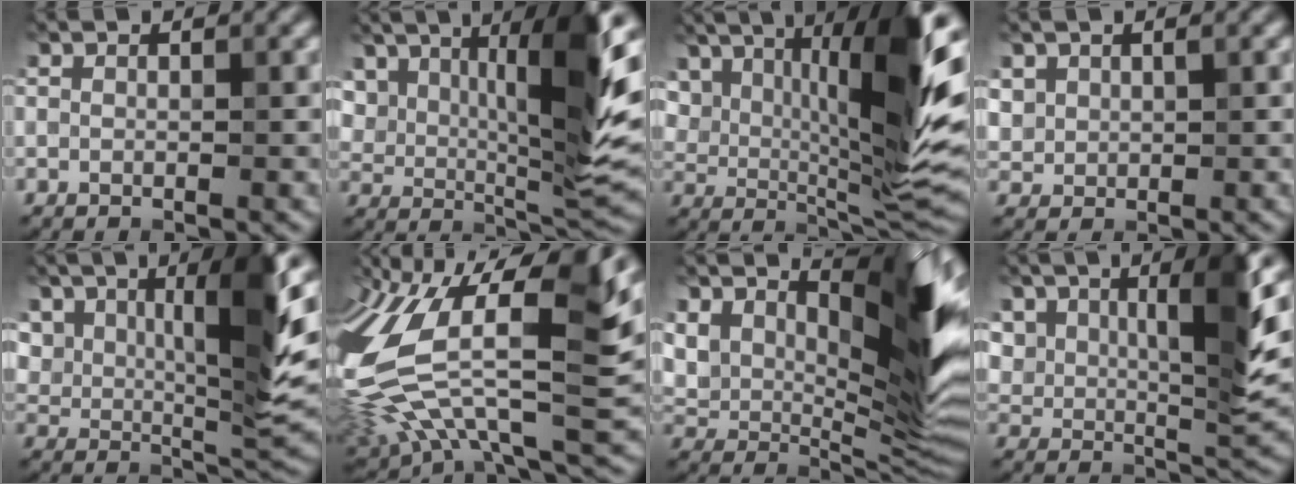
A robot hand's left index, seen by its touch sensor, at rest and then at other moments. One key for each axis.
{"total": 11.1, "fx": 4.6, "fy": 3.3, "fz": 9.5, "tx": -0.153, "ty": 0.001, "tz": 0.083}
{"total": 13.6, "fx": 5.4, "fy": 4.0, "fz": 11.8, "tx": -0.180, "ty": -0.005, "tz": 0.094}
{"total": 1.5, "fx": 0.8, "fy": 1.2, "fz": 0.3, "tx": -0.009, "ty": -0.004, "tz": 0.021}
{"total": 9.2, "fx": 4.0, "fy": 2.8, "fz": 7.8, "tx": -0.129, "ty": -0.002, "tz": 0.075}
{"total": 14.7, "fx": 2.8, "fy": 6.7, "fz": 12.8, "tx": -0.269, "ty": -0.004, "tz": 0.054}
{"total": 12.2, "fx": 6.1, "fy": 4.9, "fz": 9.4, "tx": -0.140, "ty": -0.003, "tz": 0.104}
{"total": 7.8, "fx": 3.5, "fy": 2.5, "fz": 6.5, "tx": -0.109, "ty": -0.003, "tz": 0.065}